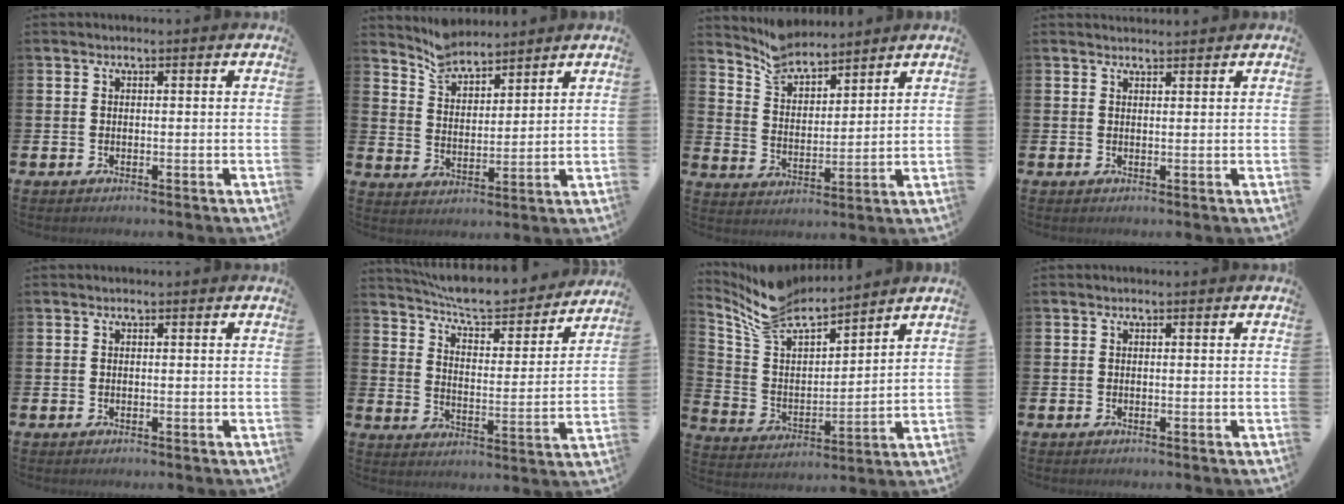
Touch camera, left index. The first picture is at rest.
{"total": 5.7, "force": [5.6, 1.3, 0.4], "torque": [-0.037, -0.029, 0.104]}
{"total": 6.3, "force": [6.0, 1.5, 0.8], "torque": [-0.048, -0.033, 0.111]}
{"total": 1.5, "force": [1.5, 0.2, 0.0], "torque": [0.005, -0.006, 0.027]}
{"total": 0.0}
{"total": 7.7, "force": [7.3, 1.1, 2.1], "torque": [-0.071, -0.054, 0.126]}
{"total": 8.7, "force": [8.1, 2.2, 2.3], "torque": [-0.088, -0.051, 0.150]}
{"total": 0.0}